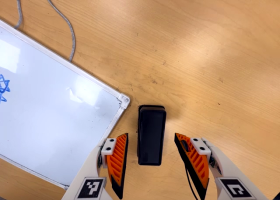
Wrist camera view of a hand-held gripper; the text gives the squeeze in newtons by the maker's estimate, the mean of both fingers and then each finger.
{"total": 0.0}